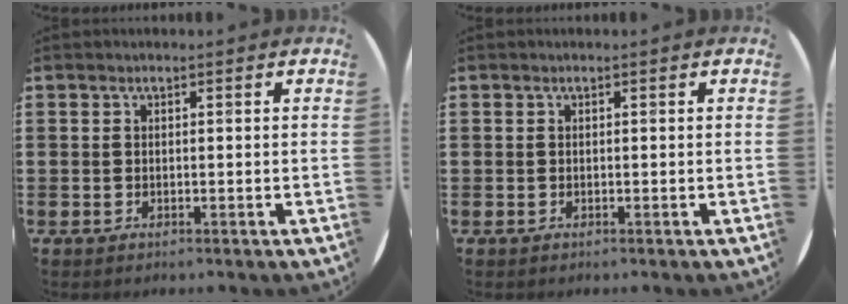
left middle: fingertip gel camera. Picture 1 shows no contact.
{"total": 0.0}